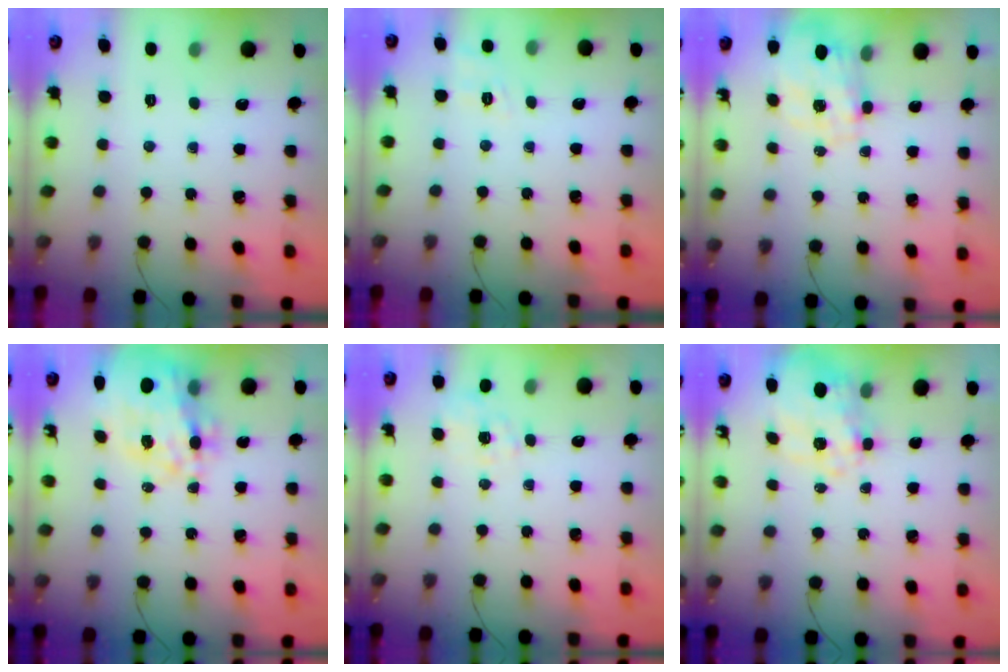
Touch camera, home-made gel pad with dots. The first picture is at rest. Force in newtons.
{"total": 2.5, "press": 1.4, "slide": 2.0}
{"total": 8.3, "press": 8.2, "slide": 0.8}
{"total": 19.5, "press": 18.9, "slide": 4.9}
{"total": 2.5, "press": 1.9, "slide": 1.6}
{"total": 11.0, "press": 10.8, "slide": 2.0}